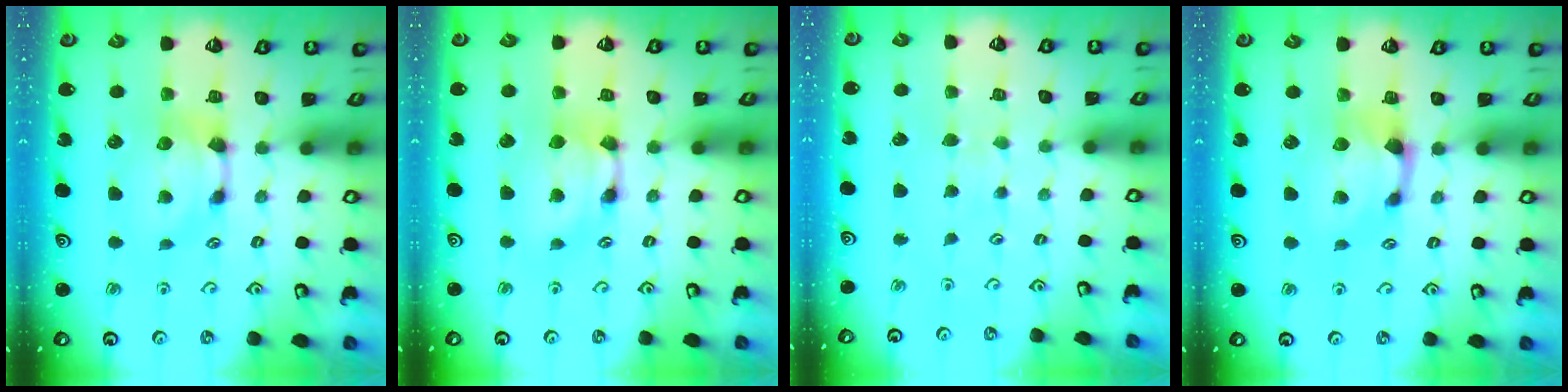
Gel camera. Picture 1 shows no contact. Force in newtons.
{"total": 1.6, "press": 1.6, "slide": 0.1}
{"total": 4.5, "press": 4.5, "slide": 0.3}
{"total": 1.0, "press": 0.5, "slide": 0.8}